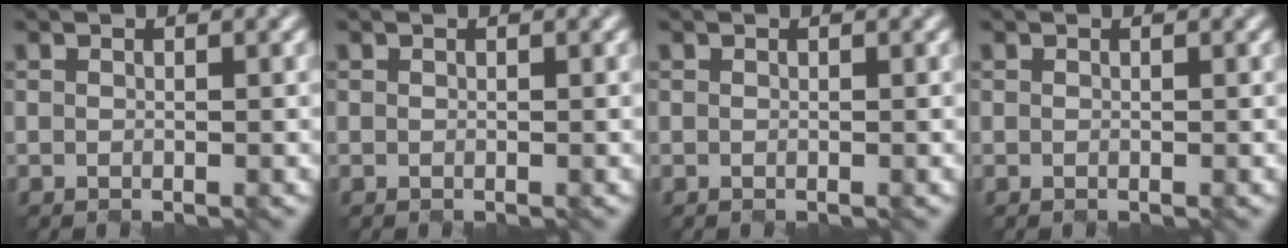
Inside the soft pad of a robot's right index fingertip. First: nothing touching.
{"total": 0.0}
{"total": 0.0}
{"total": 0.0}